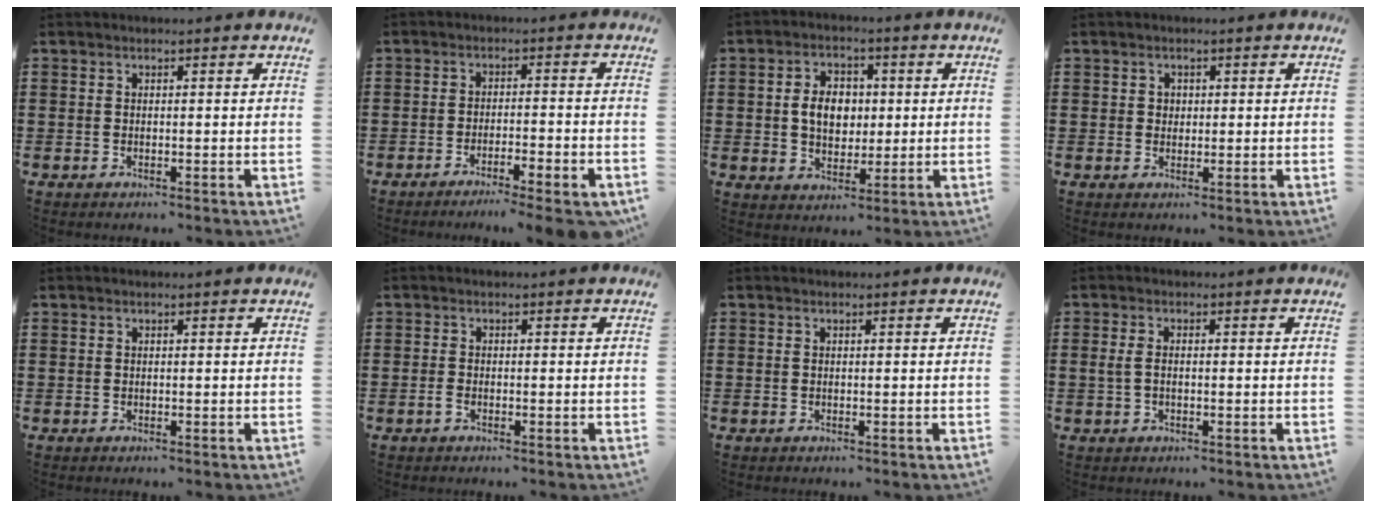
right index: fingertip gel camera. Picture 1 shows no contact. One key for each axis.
{"total": 3.6, "fx": -3.0, "fy": -0.2, "fz": 2.0, "tx": -0.033, "ty": -0.007, "tz": -0.056}
{"total": 5.9, "fx": 0.3, "fy": 4.4, "fz": 3.9, "tx": -0.077, "ty": 0.008, "tz": -0.004}
{"total": 1.2, "fx": 0.3, "fy": 1.2, "fz": 0.3, "tx": -0.009, "ty": 0.008, "tz": 0.005}
{"total": 0.0}
{"total": 0.8, "fx": -0.6, "fy": 0.4, "fz": 0.4, "tx": -0.020, "ty": -0.005, "tz": -0.012}
{"total": 0.0}
{"total": 2.0, "fx": -0.2, "fy": 0.9, "fz": 1.7, "tx": -0.042, "ty": 0.000, "tz": -0.007}